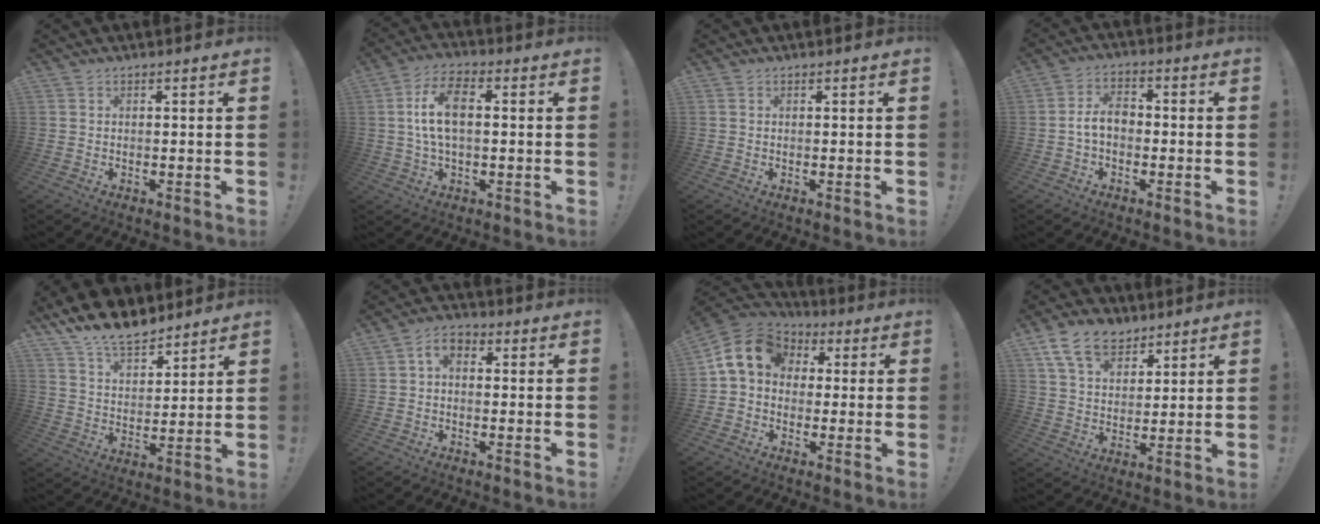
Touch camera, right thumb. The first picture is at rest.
{"total": 10.5, "force": [1.0, 5.3, 9.0], "torque": [-0.172, 0.007, 0.020]}
{"total": 0.0}
{"total": 7.4, "force": [-1.1, 4.6, 5.7], "torque": [-0.107, 0.008, -0.017]}
{"total": 11.6, "force": [9.7, 4.7, 4.3], "torque": [-0.079, -0.066, 0.184]}
{"total": 4.1, "force": [0.1, 2.7, 3.1], "torque": [-0.050, 0.007, 0.003]}
{"total": 12.2, "force": [2.8, 9.7, 6.8], "torque": [-0.104, 0.012, 0.062]}
{"total": 12.6, "force": [8.2, 7.8, 5.5], "torque": [-0.097, -0.038, 0.159]}